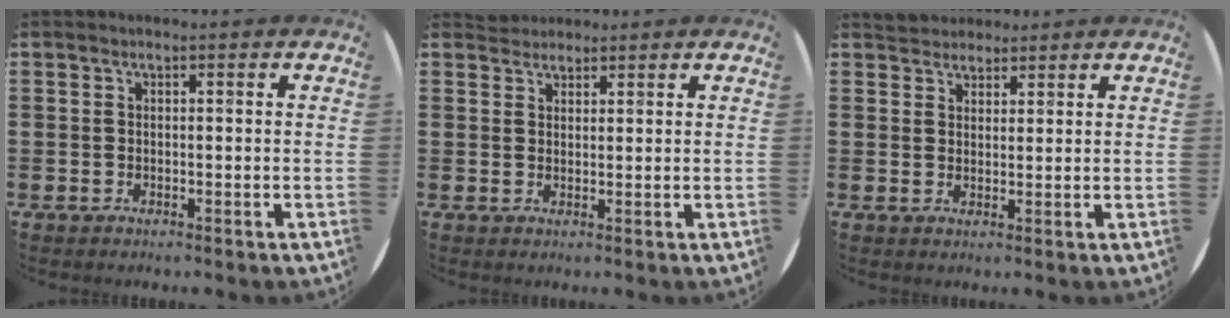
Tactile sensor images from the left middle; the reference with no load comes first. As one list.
[{"total": 2.0, "force": [1.9, 0.6, -0.2], "torque": [0.000, 0.005, 0.039]}, {"total": 2.7, "force": [2.6, 0.8, -0.3], "torque": [0.000, 0.001, 0.051]}]